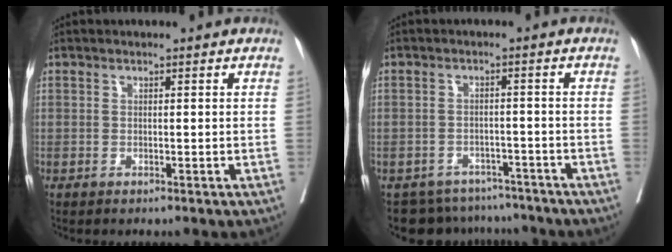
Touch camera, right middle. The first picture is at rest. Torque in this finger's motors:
{"motor_torque": [-0.03, -0.05, 0.01, 0.00]}